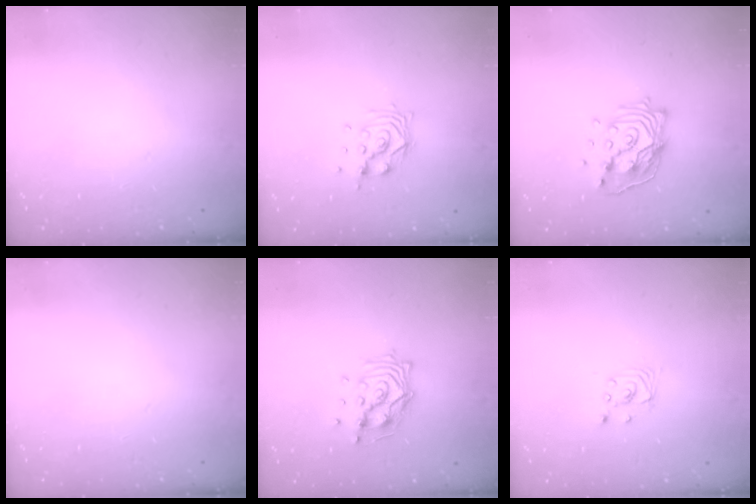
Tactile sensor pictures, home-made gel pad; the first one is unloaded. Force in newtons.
{"total": 9.6, "press": 9.5, "slide": 1.2}
{"total": 15.9, "press": 15.9, "slide": 1.5}
{"total": 0.0}
{"total": 12.0, "press": 12.0, "slide": 0.9}
{"total": 2.4, "press": 2.4, "slide": 0.2}